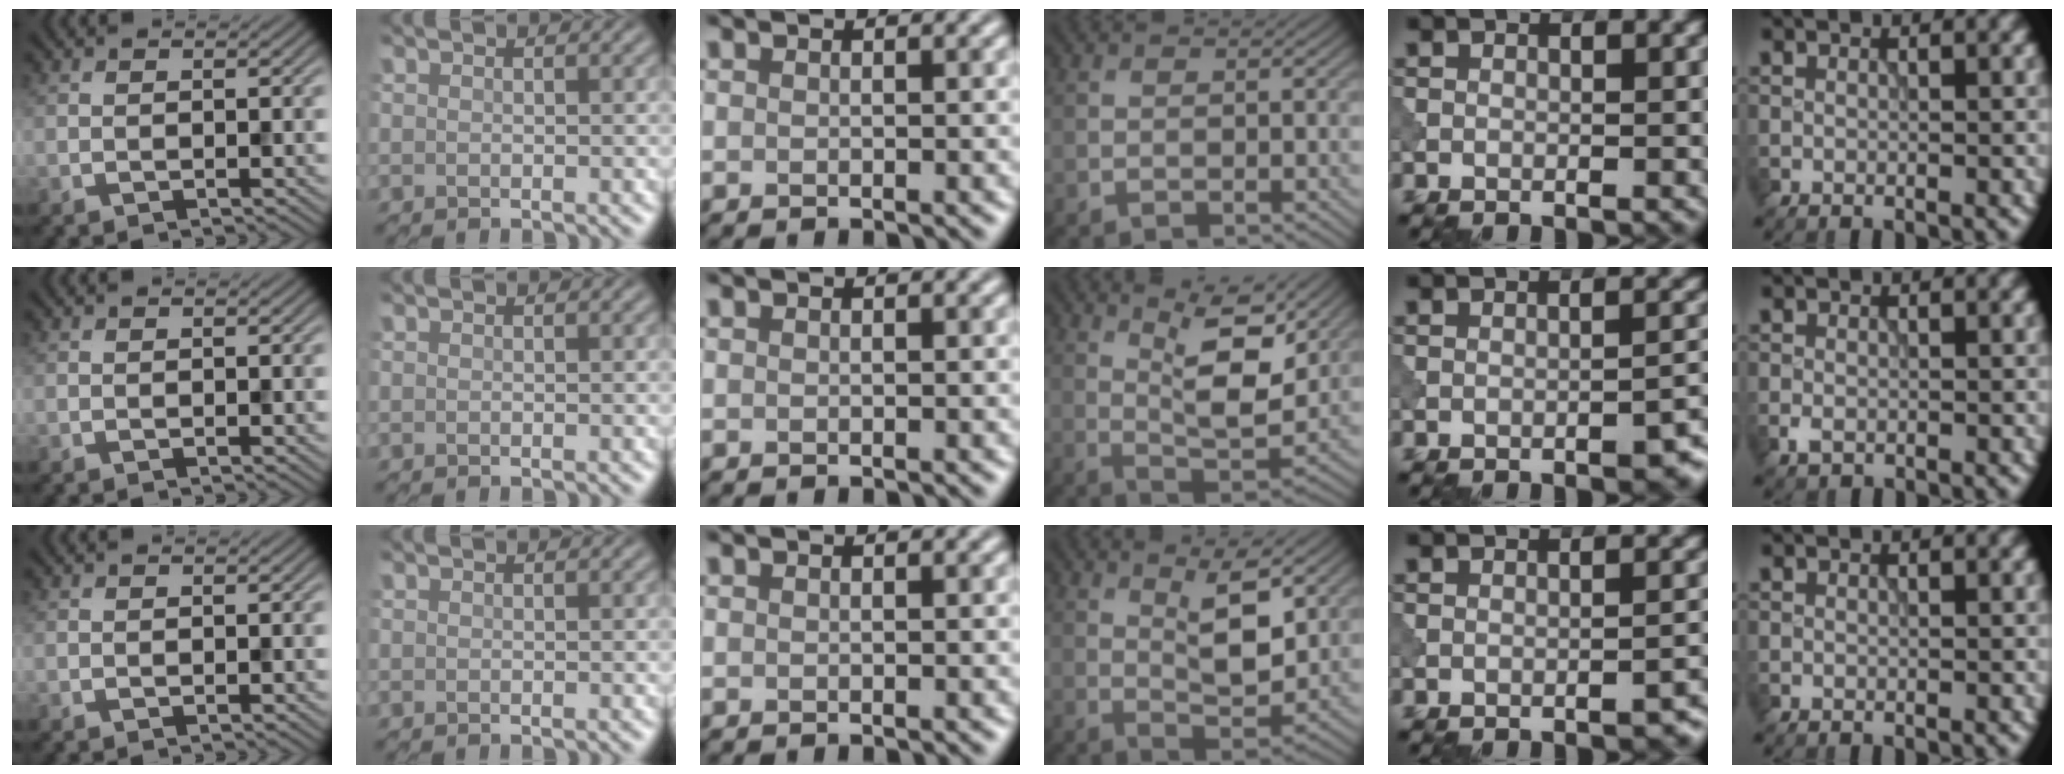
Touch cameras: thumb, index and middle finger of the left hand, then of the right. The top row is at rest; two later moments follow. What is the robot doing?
{"motion": "shake", "object": "bell"}